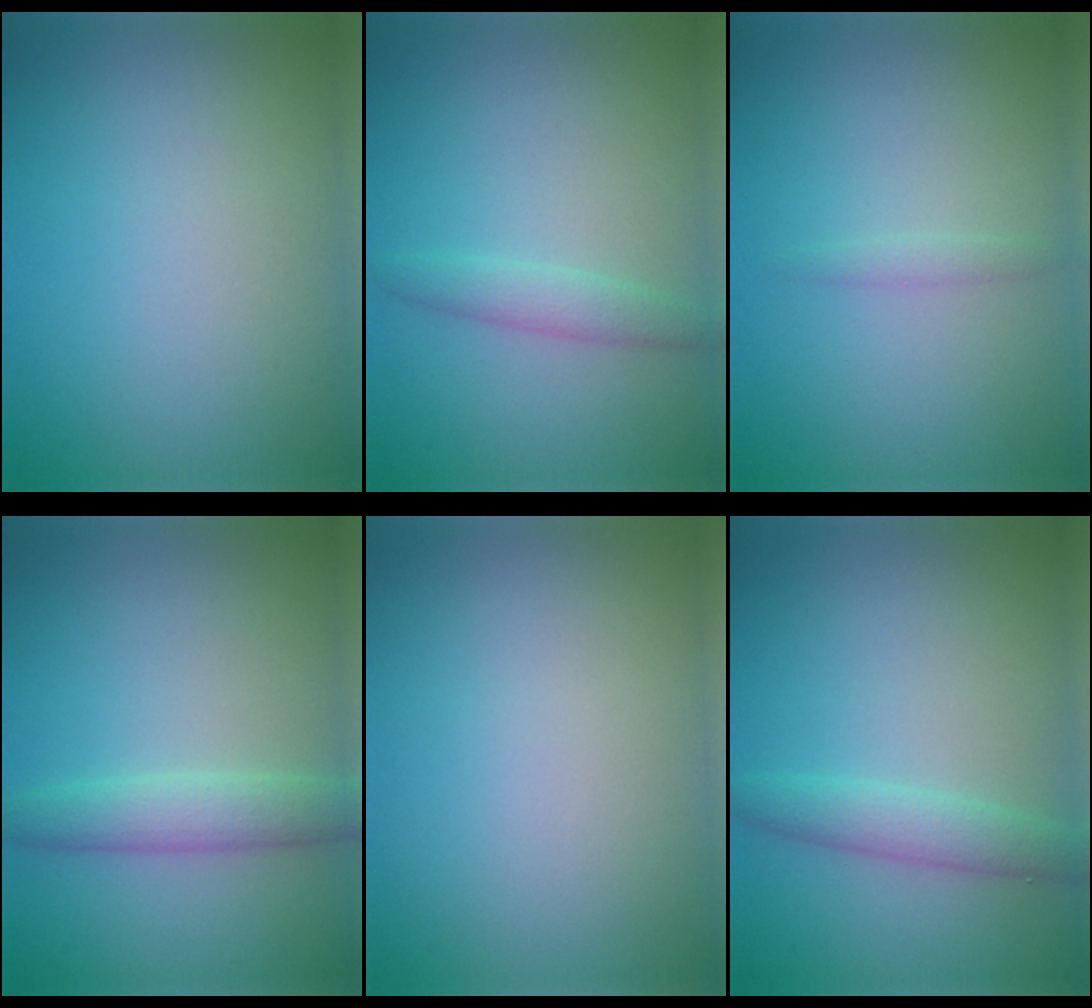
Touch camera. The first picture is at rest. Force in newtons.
{"total": 1.8, "press": 1.8, "slide": 0.1}
{"total": 0.8, "press": 0.8, "slide": 0.0}
{"total": 2.9, "press": 2.9, "slide": 0.2}
{"total": 0.0}
{"total": 2.4, "press": 2.4, "slide": 0.1}